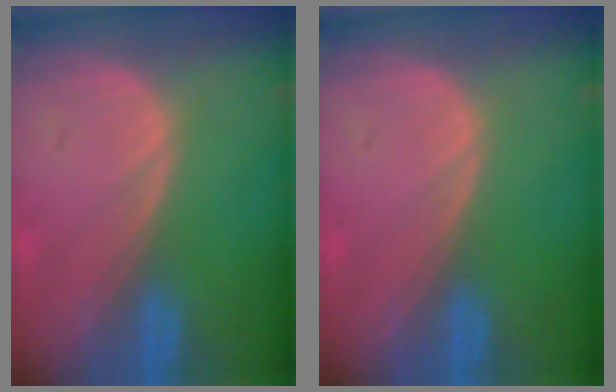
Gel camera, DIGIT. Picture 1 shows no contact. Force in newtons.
{"total": 0.0}